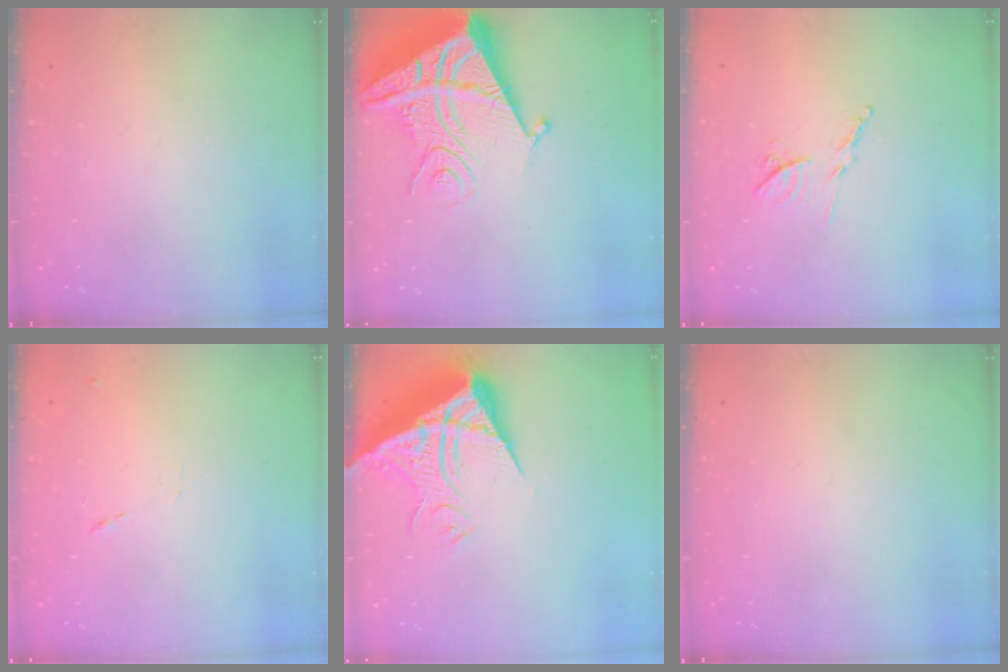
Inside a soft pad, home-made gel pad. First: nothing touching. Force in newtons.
{"total": 13.1, "press": 13.0, "slide": 1.6}
{"total": 8.7, "press": 8.7, "slide": 0.4}
{"total": 7.5, "press": 7.4, "slide": 0.6}
{"total": 13.9, "press": 13.9, "slide": 1.3}
{"total": 0.0}